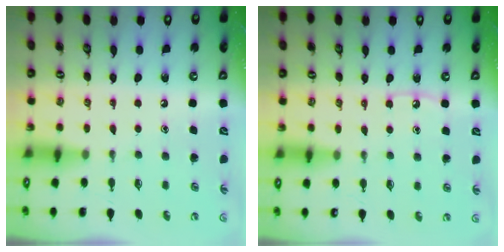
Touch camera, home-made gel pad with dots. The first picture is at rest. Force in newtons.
{"total": 4.1, "press": 4.0, "slide": 0.6}